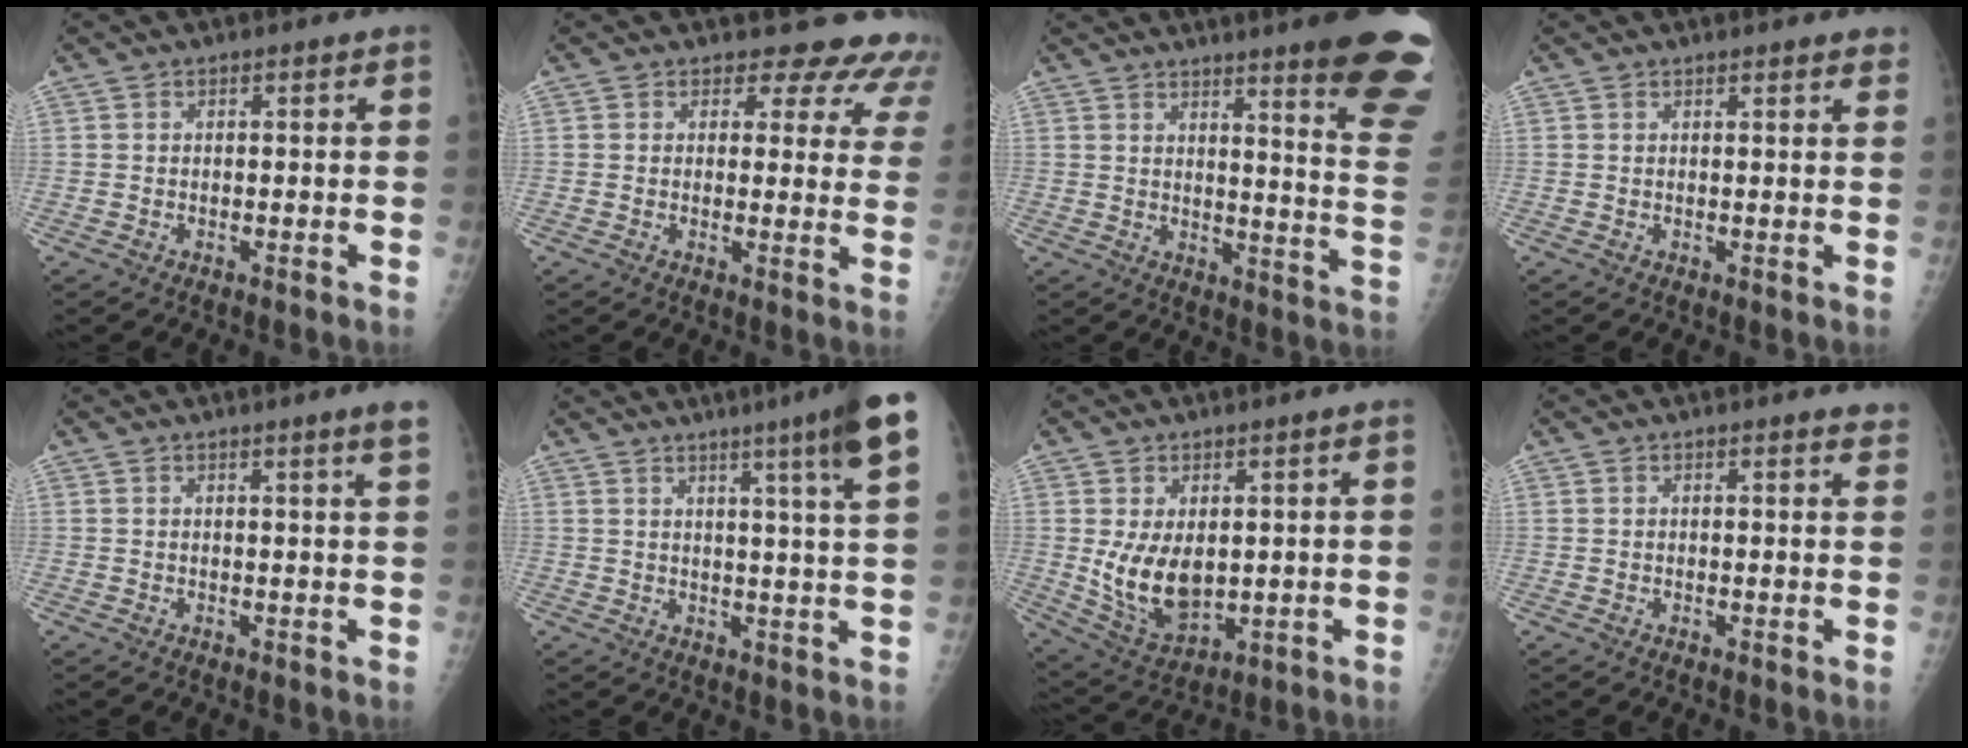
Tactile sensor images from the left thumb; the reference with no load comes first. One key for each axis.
{"total": 11.5, "fx": 10.3, "fy": 5.1, "fz": 1.2, "tx": 0.039, "ty": -0.062, "tz": 0.082}
{"total": 18.9, "fx": 13.5, "fy": 1.2, "fz": 13.2, "tx": -0.139, "ty": -0.104, "tz": 0.161}
{"total": 3.0, "fx": 2.6, "fy": 0.6, "fz": 1.3, "tx": -0.004, "ty": -0.005, "tz": 0.025}
{"total": 3.0, "fx": 2.0, "fy": -0.8, "fz": 2.1, "tx": -0.028, "ty": -0.013, "tz": 0.029}
{"total": 12.1, "fx": 6.9, "fy": -0.6, "fz": 9.9, "tx": -0.139, "ty": -0.023, "tz": 0.081}
{"total": 9.8, "fx": 1.0, "fy": 5.6, "fz": 8.0, "tx": -0.130, "ty": -0.020, "tz": 0.042}
{"total": 2.7, "fx": 2.6, "fy": 0.4, "fz": 0.7, "tx": -0.001, "ty": -0.014, "tz": 0.018}